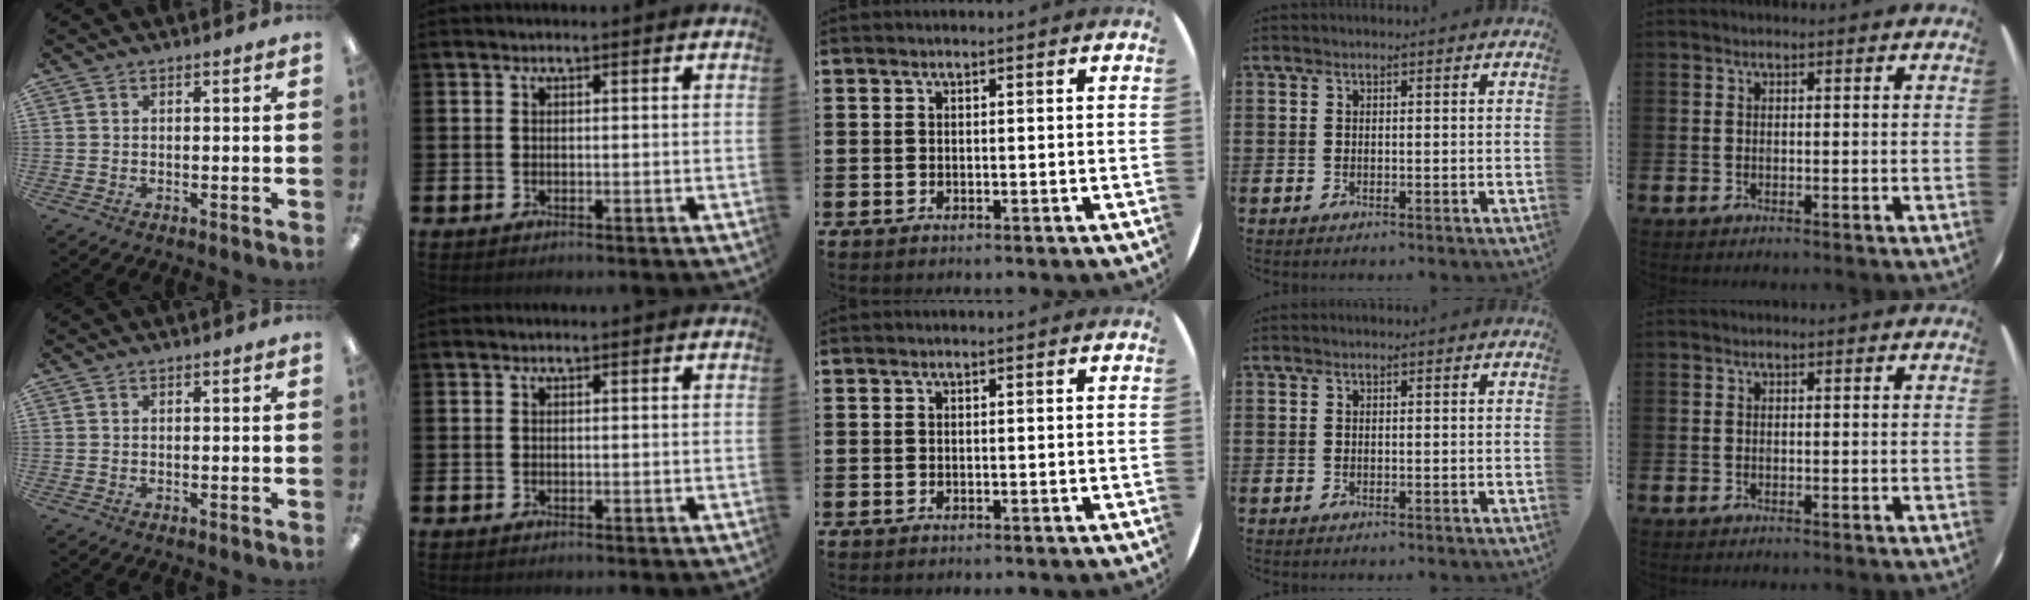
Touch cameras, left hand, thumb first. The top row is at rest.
{}